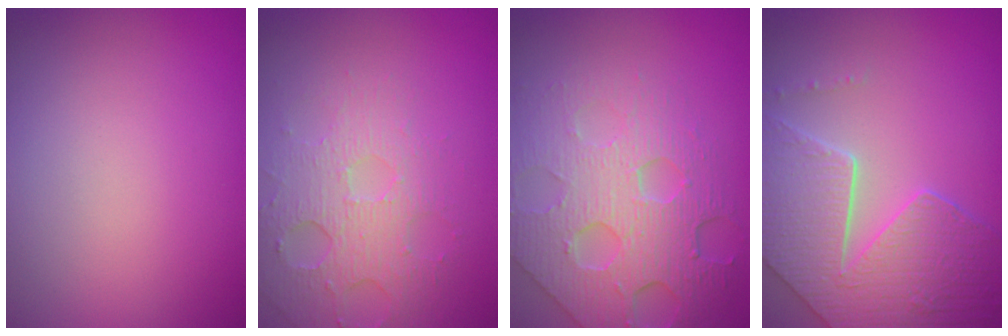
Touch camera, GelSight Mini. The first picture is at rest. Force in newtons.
{"total": 3.6, "press": 3.2, "slide": 1.5}
{"total": 7.3, "press": 5.7, "slide": 4.6}
{"total": 8.4, "press": 6.1, "slide": 5.8}